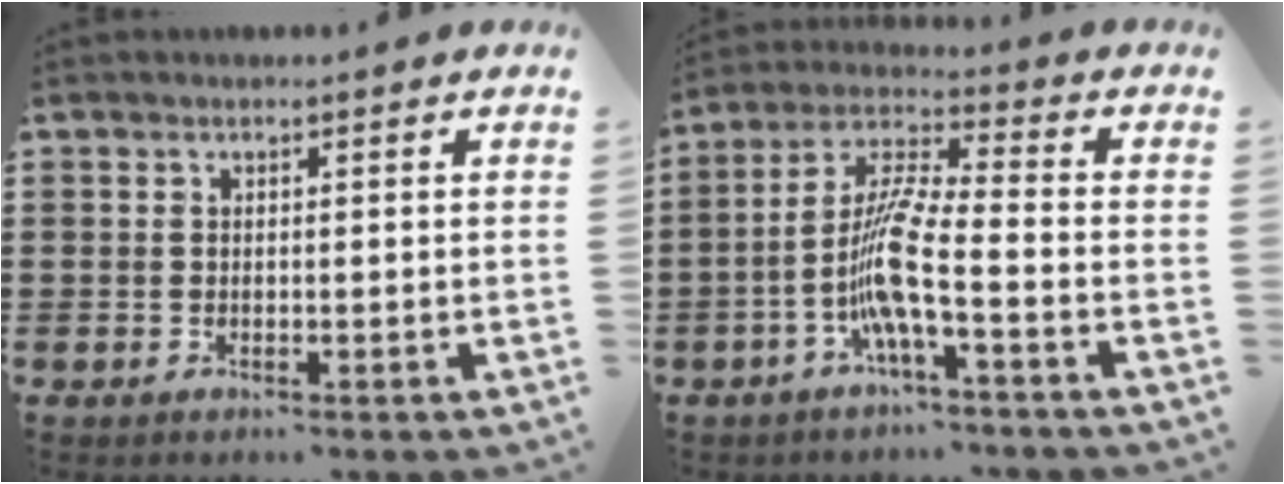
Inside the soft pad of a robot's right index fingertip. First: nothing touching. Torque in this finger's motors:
{"motor_torque": [2.14, 0.00, 1.06, 0.21]}